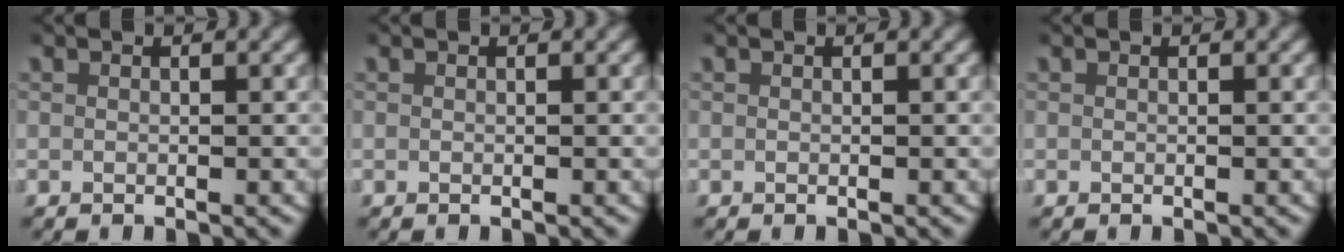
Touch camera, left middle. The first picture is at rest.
{"total": 0.0}
{"total": 0.0}
{"total": 0.0}